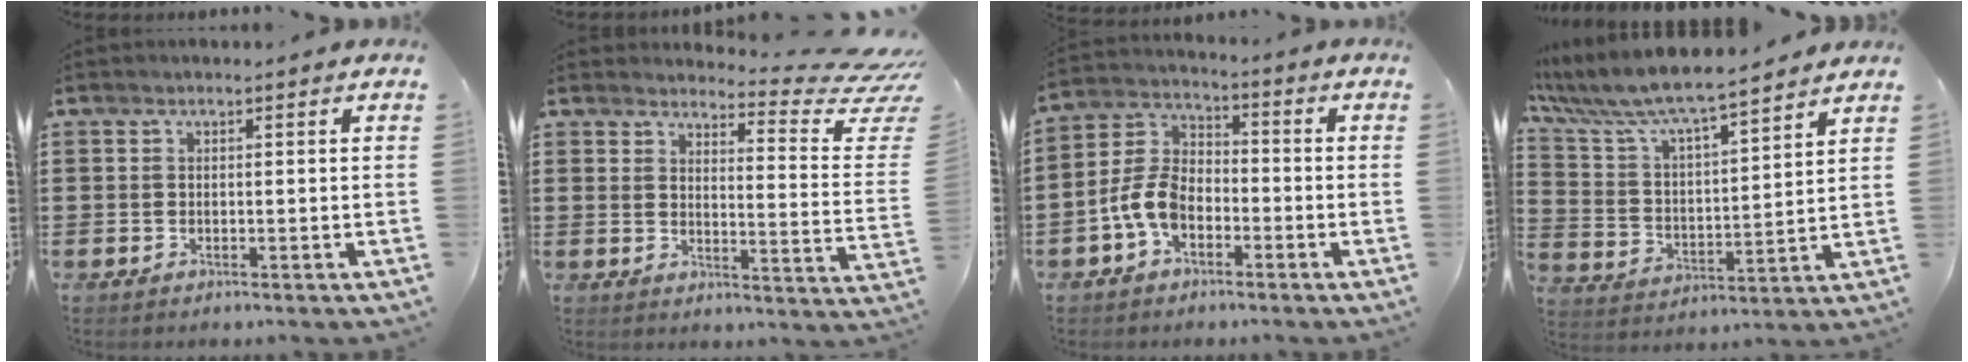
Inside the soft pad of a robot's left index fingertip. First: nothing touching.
{"total": 5.9, "force": [5.0, 0.7, 3.0], "torque": [-0.048, -0.044, 0.079]}
{"total": 7.3, "force": [-3.4, 4.3, 4.8], "torque": [-0.134, 0.002, -0.076]}
{"total": 7.0, "force": [6.4, 0.8, 2.7], "torque": [-0.083, -0.040, 0.105]}